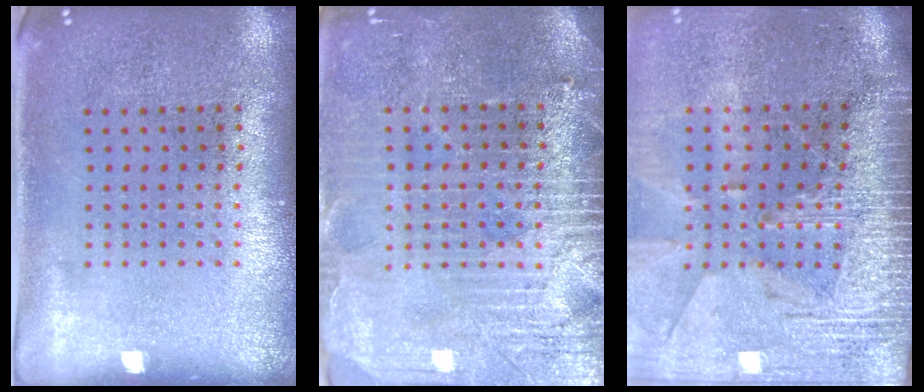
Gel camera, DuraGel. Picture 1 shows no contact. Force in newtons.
{"total": 3.7, "press": 3.5, "slide": 1.3}
{"total": 3.9, "press": 3.4, "slide": 1.8}